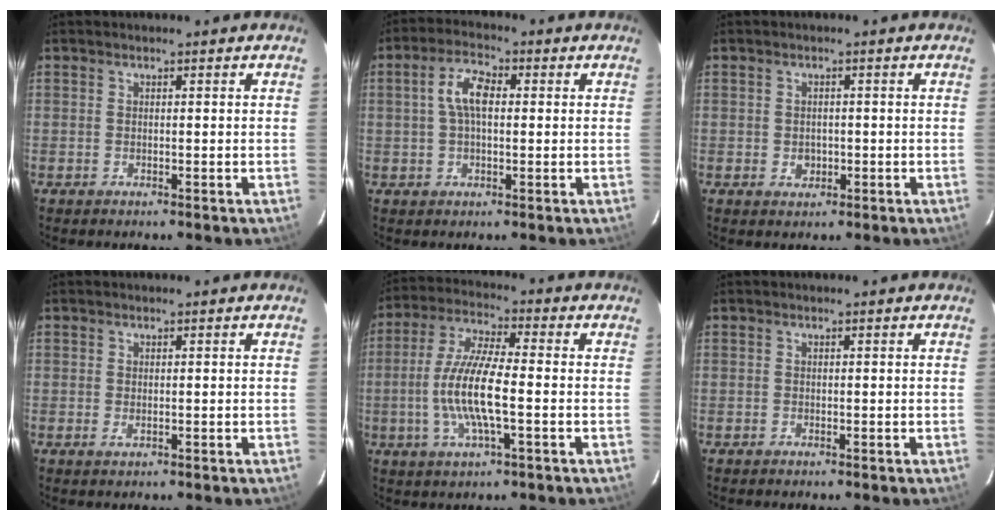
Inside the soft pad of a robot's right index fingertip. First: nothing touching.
{"total": 5.9, "force": [0.8, 2.9, 5.1], "torque": [-0.100, 0.016, 0.015]}
{"total": 2.3, "force": [-0.5, 2.0, 1.0], "torque": [-0.016, 0.001, -0.004]}
{"total": 0.8, "force": [0.0, 0.4, 0.6], "torque": [-0.013, -0.002, 0.000]}
{"total": 11.8, "force": [-2.2, 2.3, 11.3], "torque": [-0.233, -0.002, -0.044]}
{"total": 0.0}